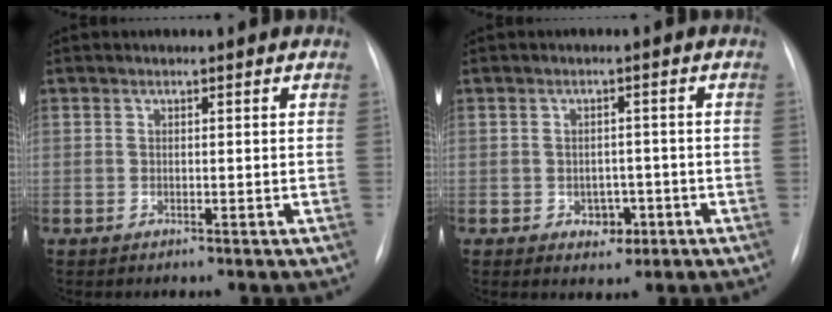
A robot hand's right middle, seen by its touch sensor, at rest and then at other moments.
{"total": 3.0, "force": [-1.1, 2.3, 1.5], "torque": [-0.012, 0.008, -0.007]}